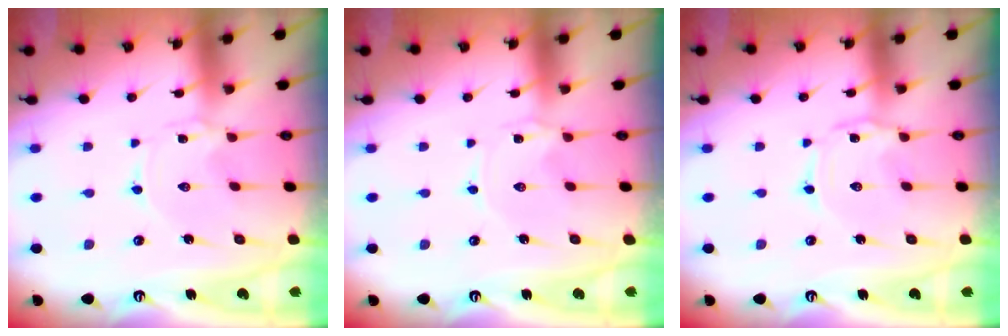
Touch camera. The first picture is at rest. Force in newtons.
{"total": 0.0}
{"total": 2.0, "press": 2.0, "slide": 0.2}